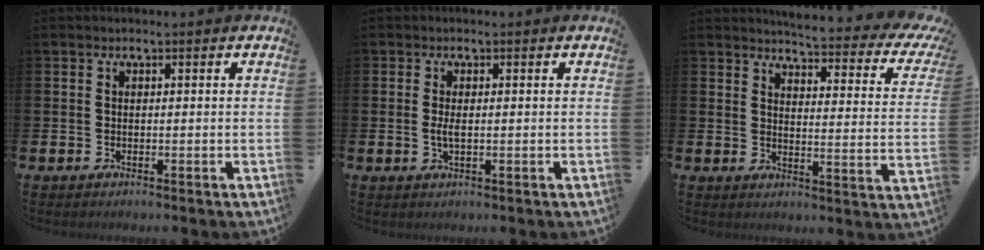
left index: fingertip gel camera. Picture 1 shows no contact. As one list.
[{"total": 1.8, "force": [-0.1, 0.6, 1.6], "torque": [-0.023, -0.001, -0.004]}, {"total": 4.4, "force": [4.1, 0.5, 1.4], "torque": [-0.022, -0.047, 0.060]}]